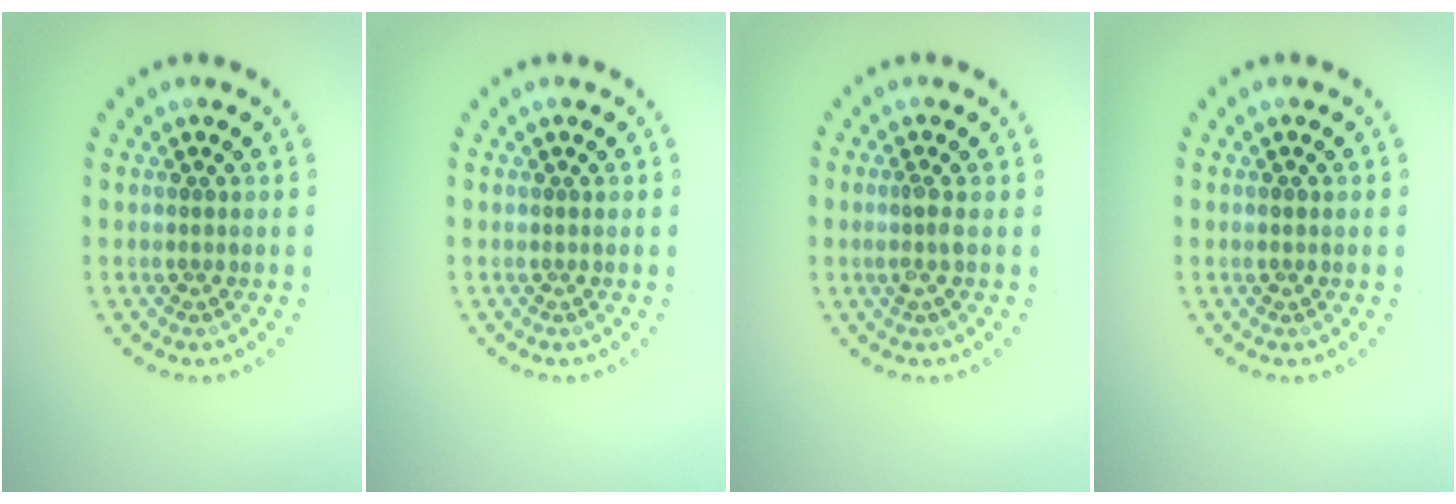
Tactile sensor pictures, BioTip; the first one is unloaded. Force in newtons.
{"total": 0.0}
{"total": 1.3, "press": 1.0, "slide": 0.9}
{"total": 0.8, "press": 0.8, "slide": 0.0}